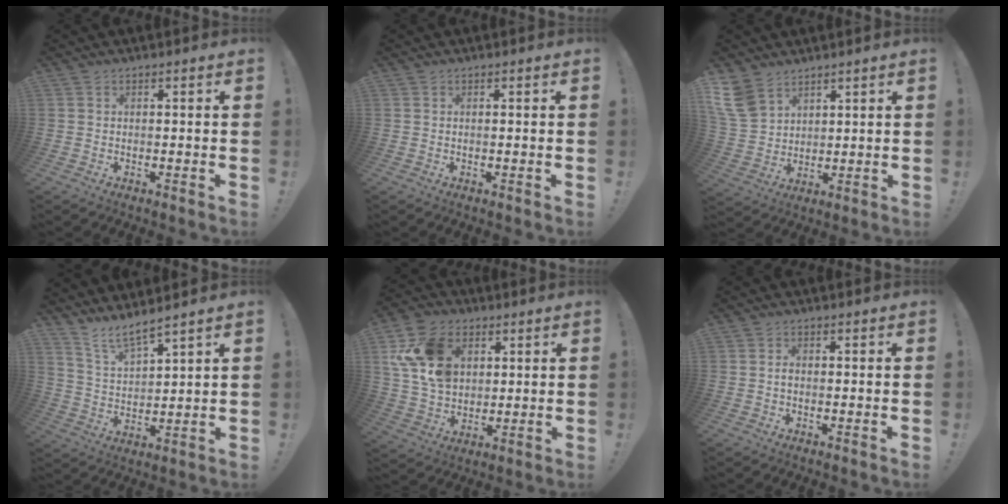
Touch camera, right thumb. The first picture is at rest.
{"total": 0.0}
{"total": 9.4, "force": [6.5, 5.8, 3.7], "torque": [-0.077, -0.036, 0.130]}
{"total": 7.7, "force": [6.8, 1.1, 3.5], "torque": [-0.078, -0.041, 0.127]}
{"total": 16.9, "force": [5.7, 12.5, 9.8], "torque": [-0.182, -0.010, 0.114]}
{"total": 0.8, "force": [-0.3, 0.5, 0.5], "torque": [-0.018, 0.007, -0.005]}